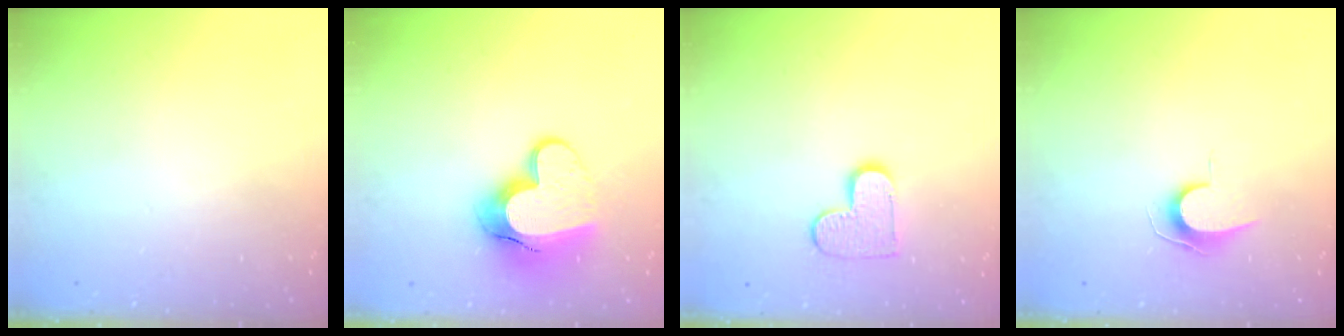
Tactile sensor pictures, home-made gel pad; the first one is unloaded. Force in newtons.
{"total": 14.1, "press": 14.1, "slide": 1.1}
{"total": 8.9, "press": 8.9, "slide": 0.4}
{"total": 7.0, "press": 7.0, "slide": 0.6}